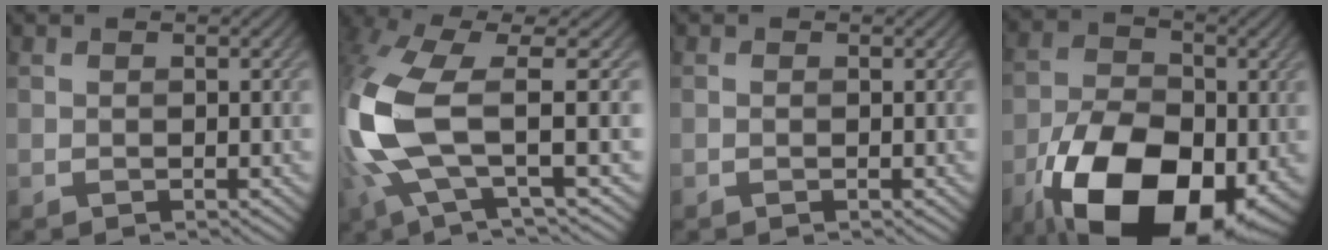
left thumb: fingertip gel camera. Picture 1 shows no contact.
{"total": 12.8, "force": [-0.7, 4.3, 12.0], "torque": [-0.291, -0.006, -0.018]}
{"total": 0.0}
{"total": 18.4, "force": [-7.7, 10.6, 13.0], "torque": [-0.231, -0.035, -0.129]}